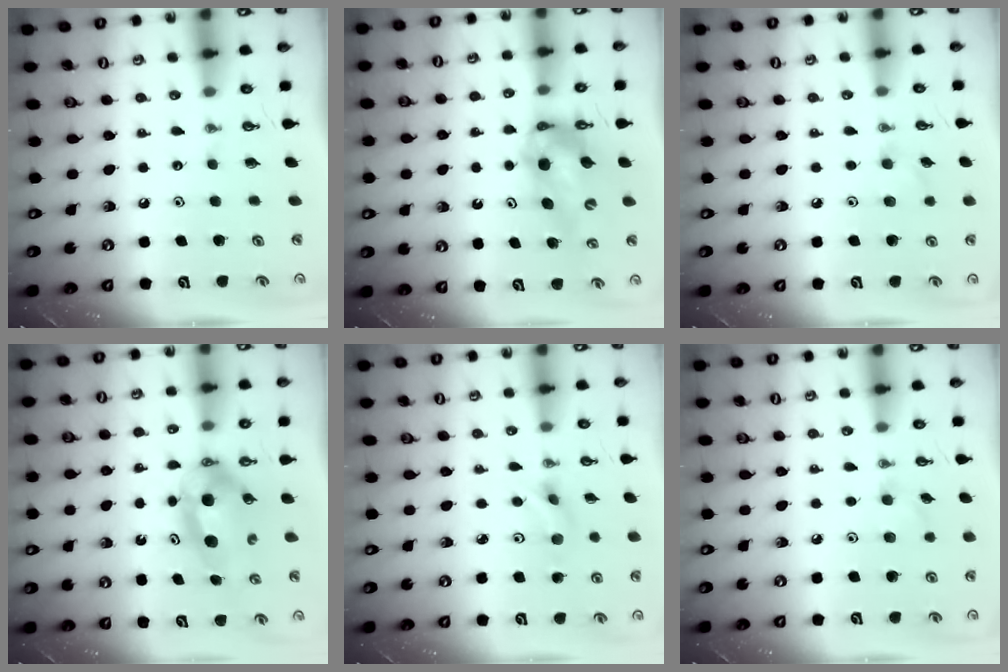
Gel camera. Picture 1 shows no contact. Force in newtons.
{"total": 9.5, "press": 9.5, "slide": 1.0}
{"total": 6.2, "press": 5.7, "slide": 2.7}
{"total": 6.6, "press": 6.2, "slide": 2.5}
{"total": 4.8, "press": 4.7, "slide": 1.0}
{"total": 6.2, "press": 5.7, "slide": 2.7}